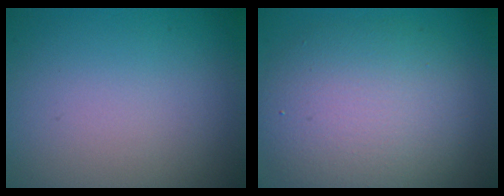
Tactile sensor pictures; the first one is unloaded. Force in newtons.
{"total": 7.3, "press": 7.3, "slide": 0.4}